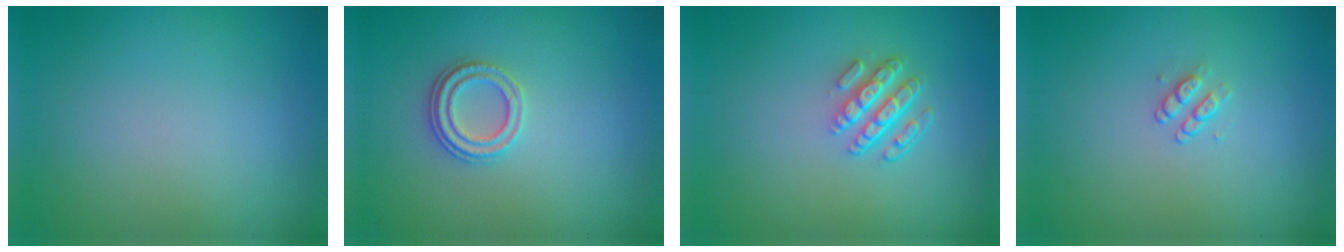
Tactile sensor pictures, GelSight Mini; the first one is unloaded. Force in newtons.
{"total": 2.3, "press": 2.1, "slide": 1.0}
{"total": 4.2, "press": 3.1, "slide": 2.9}
{"total": 1.1, "press": 0.8, "slide": 0.7}